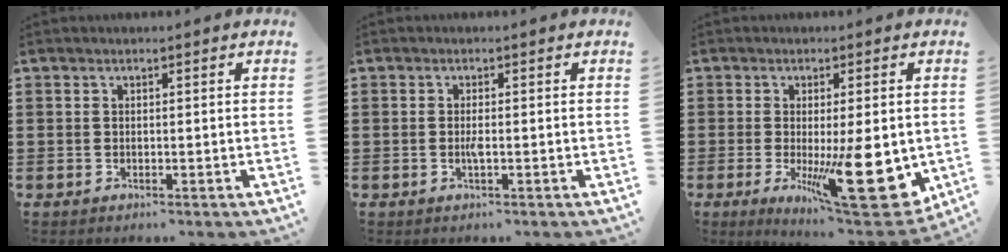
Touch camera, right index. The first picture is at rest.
{"total": 1.4, "force": [-0.3, 0.2, 1.3], "torque": [-0.027, -0.001, -0.006]}
{"total": 14.7, "force": [-2.9, 4.0, 13.8], "torque": [-0.203, -0.021, -0.032]}